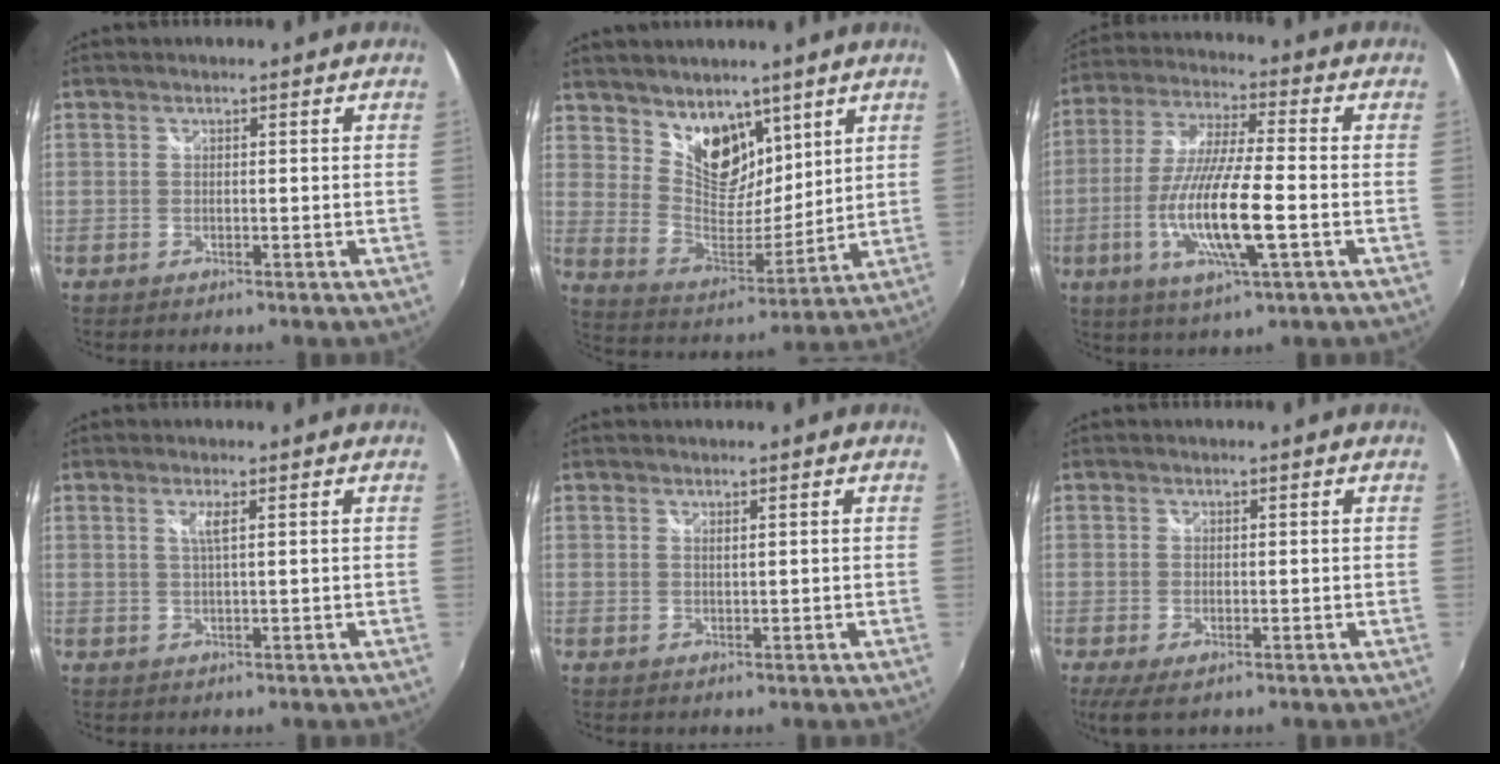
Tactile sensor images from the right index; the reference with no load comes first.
{"total": 11.9, "force": [8.0, 7.1, 5.2], "torque": [-0.082, -0.007, 0.156]}
{"total": 14.9, "force": [-4.2, 1.8, 14.2], "torque": [-0.287, -0.018, -0.076]}
{"total": 1.9, "force": [0.7, -0.2, 1.7], "torque": [-0.034, -0.002, 0.012]}
{"total": 0.7, "force": [0.5, 0.0, 0.4], "torque": [-0.005, 0.000, 0.010]}
{"total": 3.7, "force": [-1.3, 1.7, 3.1], "torque": [-0.063, -0.014, -0.019]}